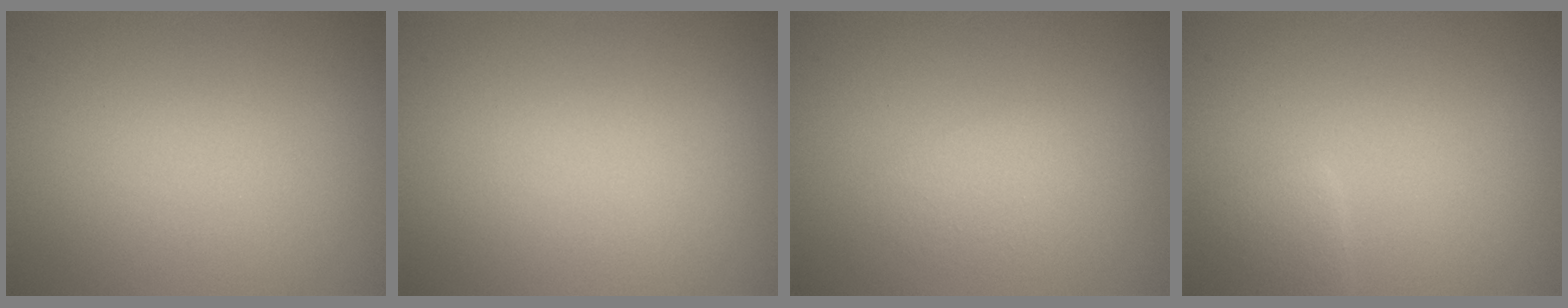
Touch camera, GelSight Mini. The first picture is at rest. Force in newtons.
{"total": 0.0}
{"total": 1.4, "press": 1.4, "slide": 0.1}
{"total": 1.4, "press": 1.4, "slide": 0.0}